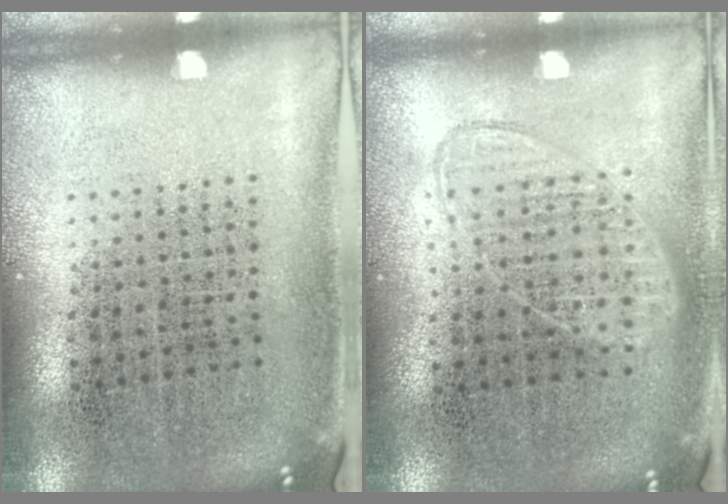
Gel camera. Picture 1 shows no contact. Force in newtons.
{"total": 1.0, "press": 0.9, "slide": 0.4}